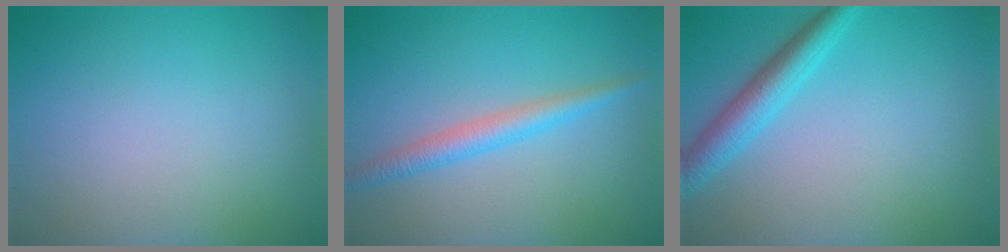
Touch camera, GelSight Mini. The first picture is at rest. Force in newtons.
{"total": 2.4, "press": 2.4, "slide": 0.0}
{"total": 3.4, "press": 3.4, "slide": 0.1}